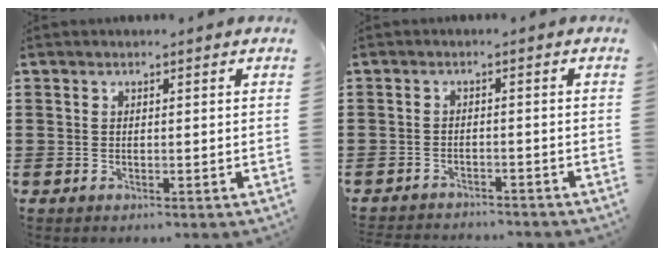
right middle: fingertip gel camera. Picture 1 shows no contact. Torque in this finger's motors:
{"motor_torque": [0.10, 0.03, 0.05, 0.07]}